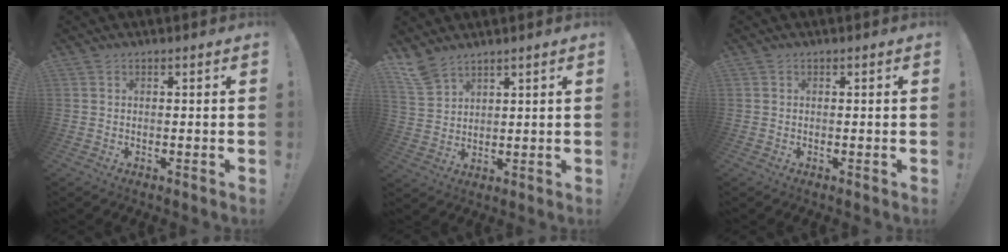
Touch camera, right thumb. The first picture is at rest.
{"total": 6.7, "force": [5.6, 2.8, 2.4], "torque": [-0.047, -0.032, 0.110]}
{"total": 0.0}